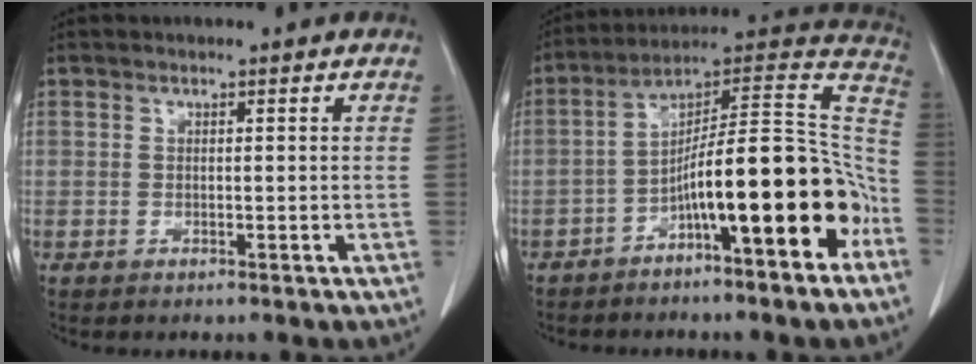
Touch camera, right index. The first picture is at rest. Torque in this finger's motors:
{"motor_torque": [1.71, -0.43, 0.85, 0.21]}